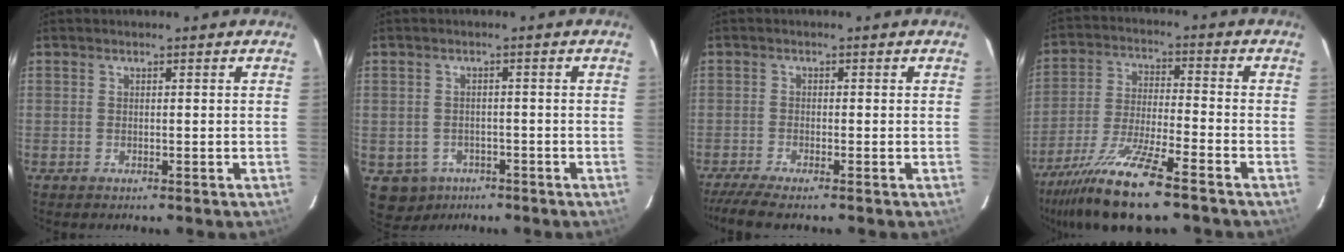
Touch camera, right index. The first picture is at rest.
{"total": 5.9, "force": [-2.5, 5.3, 0.7], "torque": [-0.018, 0.007, -0.029]}
{"total": 5.3, "force": [-4.2, 0.2, 3.3], "torque": [-0.057, -0.012, -0.073]}
{"total": 13.8, "force": [-9.7, 1.0, 9.8], "torque": [-0.193, -0.037, -0.176]}